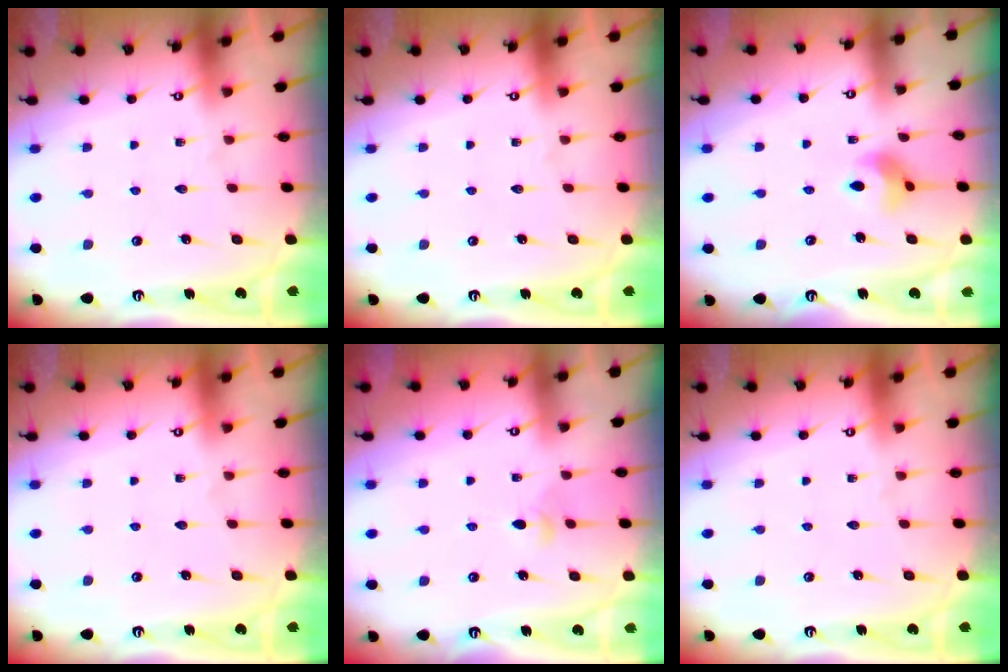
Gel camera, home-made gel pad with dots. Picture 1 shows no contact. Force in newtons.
{"total": 0.0}
{"total": 6.3, "press": 6.3, "slide": 0.6}
{"total": 0.0}
{"total": 3.3, "press": 3.2, "slide": 0.7}
{"total": 0.0}